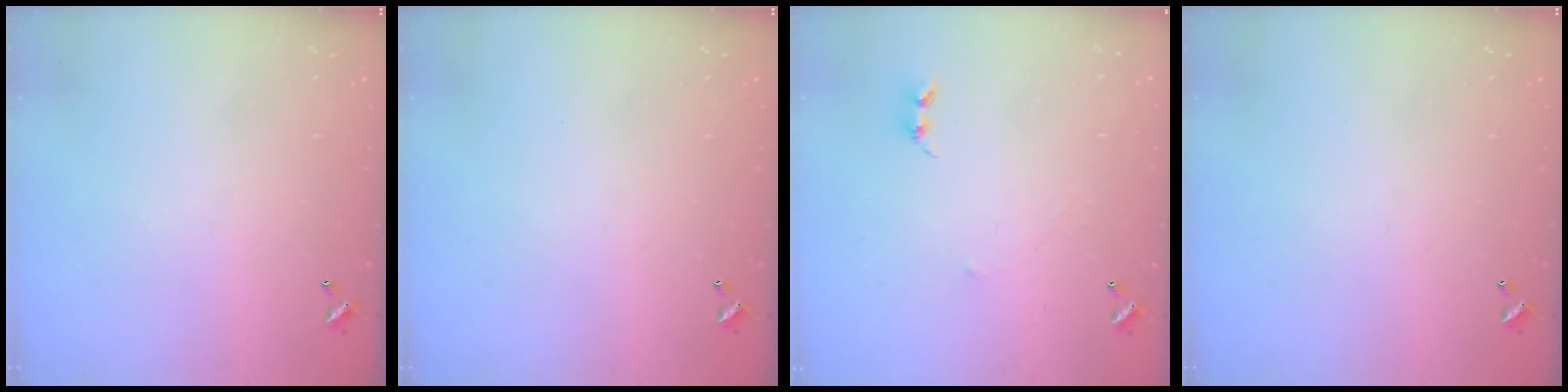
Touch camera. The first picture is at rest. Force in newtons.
{"total": 0.0}
{"total": 2.3, "press": 2.3, "slide": 0.3}
{"total": 0.0}